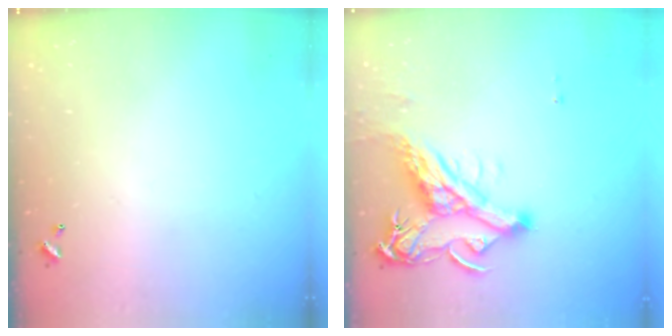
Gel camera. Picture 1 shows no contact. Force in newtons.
{"total": 11.1, "press": 10.9, "slide": 1.8}